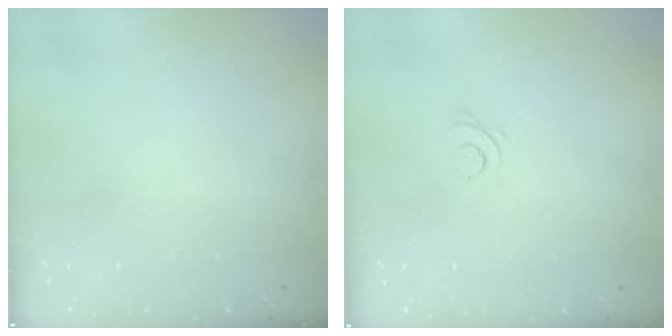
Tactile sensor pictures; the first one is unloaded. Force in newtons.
{"total": 2.9, "press": 2.9, "slide": 0.3}